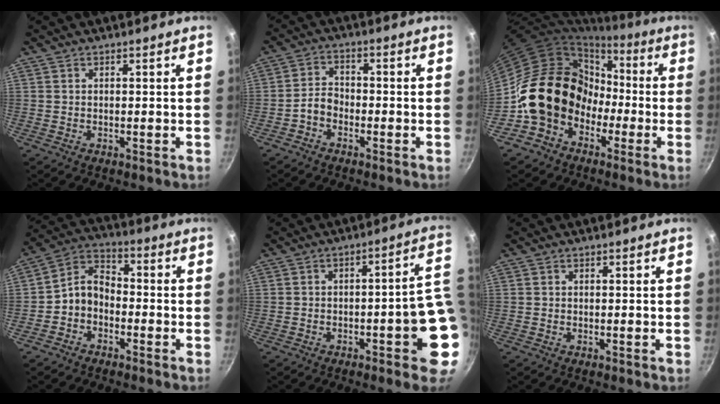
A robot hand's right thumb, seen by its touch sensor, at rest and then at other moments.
{"total": 3.7, "force": [-2.1, 2.4, 1.9], "torque": [-0.030, 0.032, -0.045]}
{"total": 15.6, "force": [-3.0, 13.2, 7.9], "torque": [-0.078, 0.055, -0.044]}
{"total": 7.1, "force": [-2.4, 5.2, 4.2], "torque": [-0.062, 0.046, -0.062]}
{"total": 11.7, "force": [-1.9, 3.1, 11.1], "torque": [-0.106, 0.025, -0.023]}
{"total": 0.0}